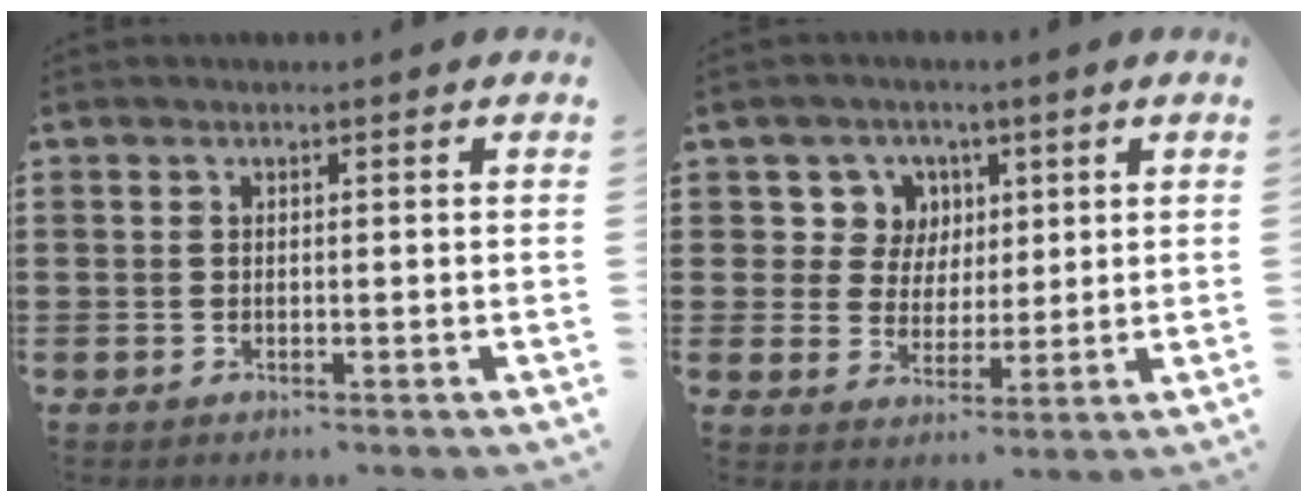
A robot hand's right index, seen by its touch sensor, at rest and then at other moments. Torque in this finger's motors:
{"motor_torque": [0.03, -0.01, 0.04, 0.02]}